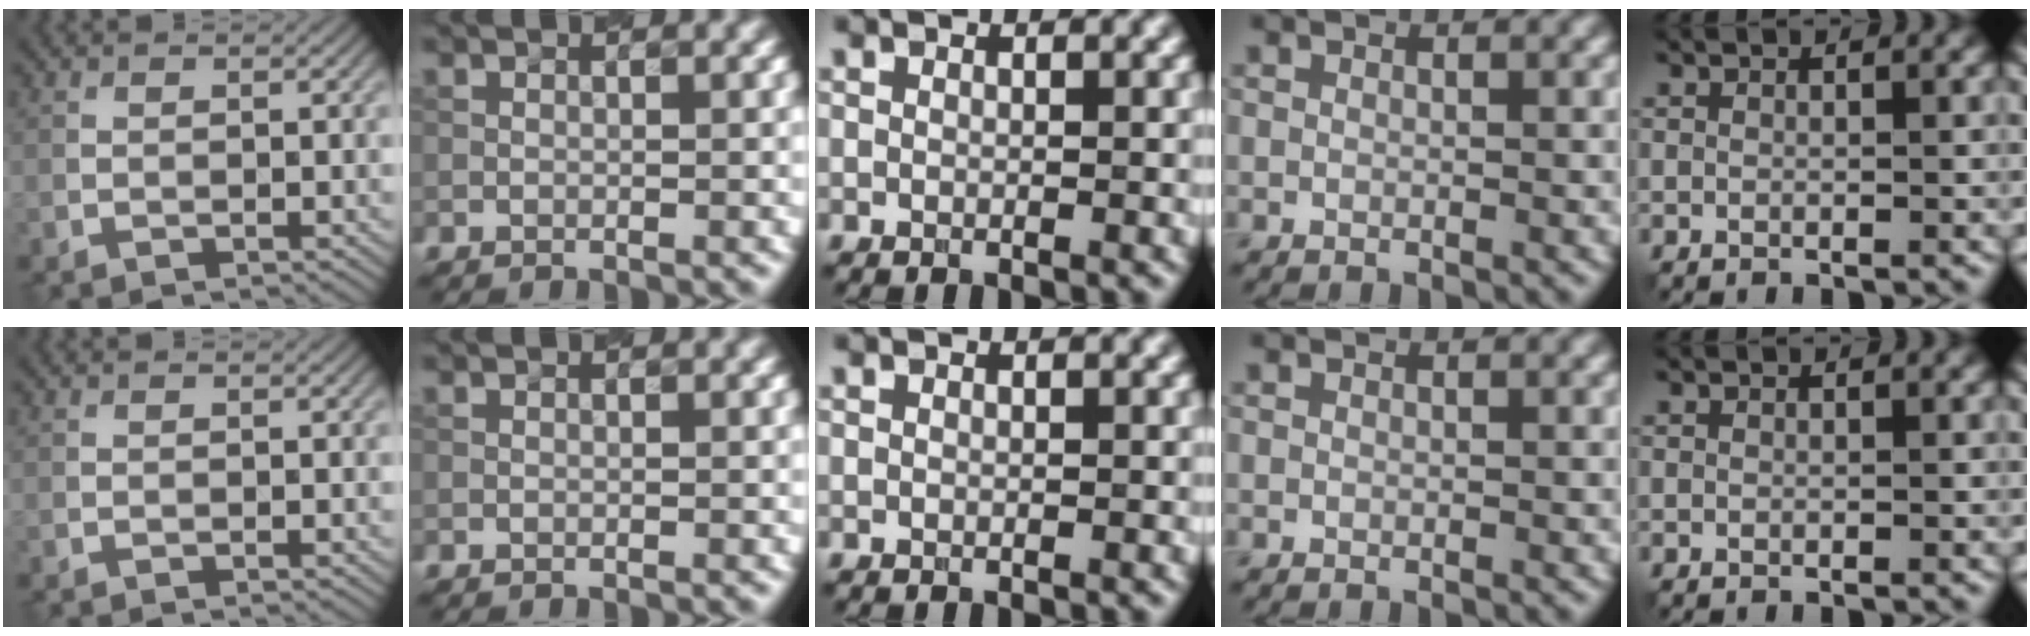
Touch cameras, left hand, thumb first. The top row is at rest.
{}